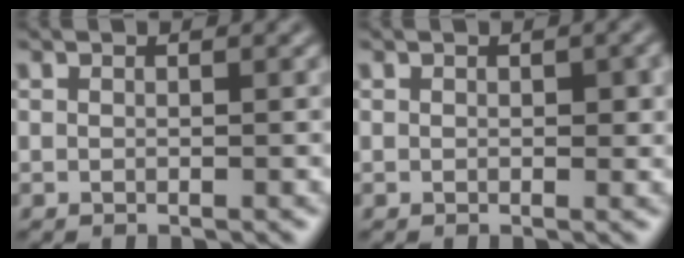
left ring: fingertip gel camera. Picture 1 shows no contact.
{"total": 1.3, "force": [0.2, 0.7, 1.0], "torque": [-0.012, -0.002, 0.002]}